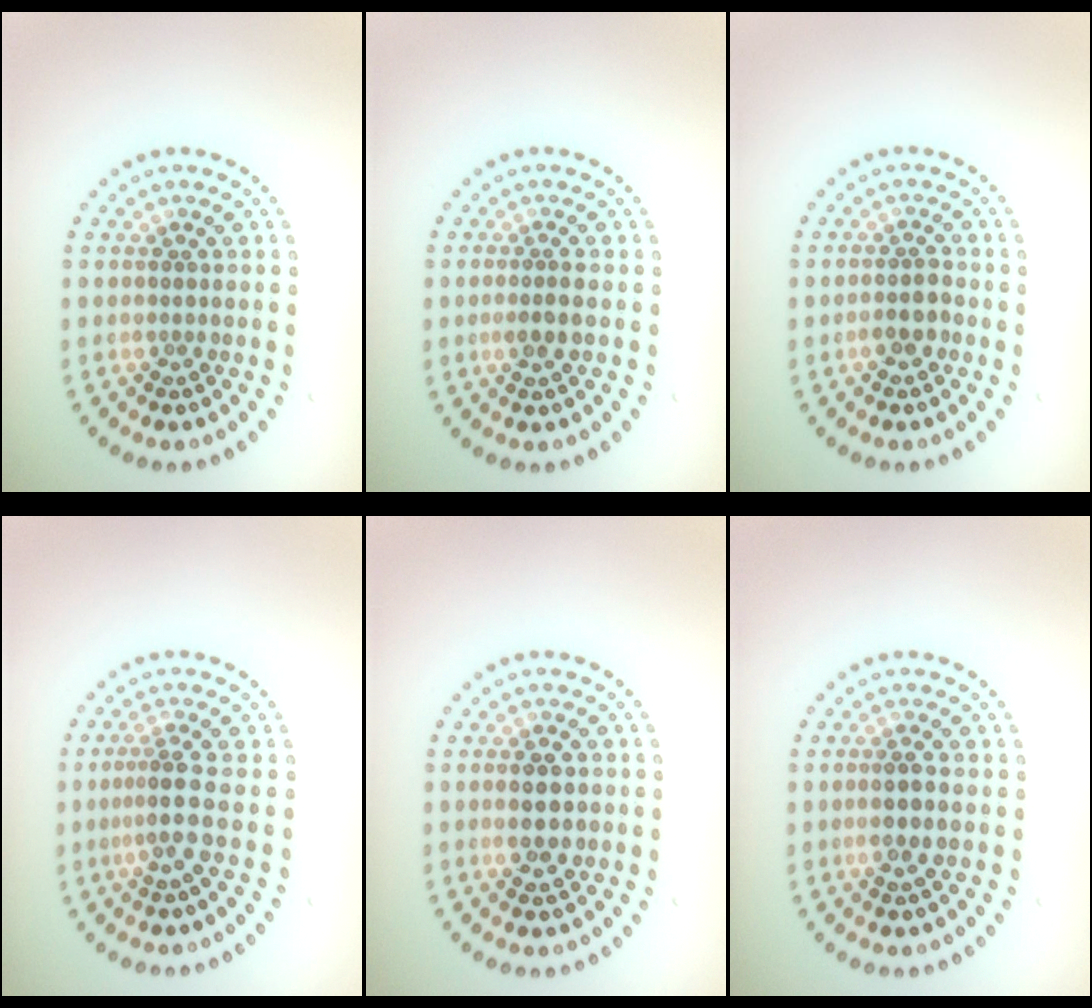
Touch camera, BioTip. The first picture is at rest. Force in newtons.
{"total": 1.3, "press": 1.2, "slide": 0.7}
{"total": 1.8, "press": 1.7, "slide": 0.6}
{"total": 2.5, "press": 1.7, "slide": 1.9}
{"total": 3.2, "press": 3.2, "slide": 0.1}
{"total": 2.1, "press": 2.0, "slide": 0.6}